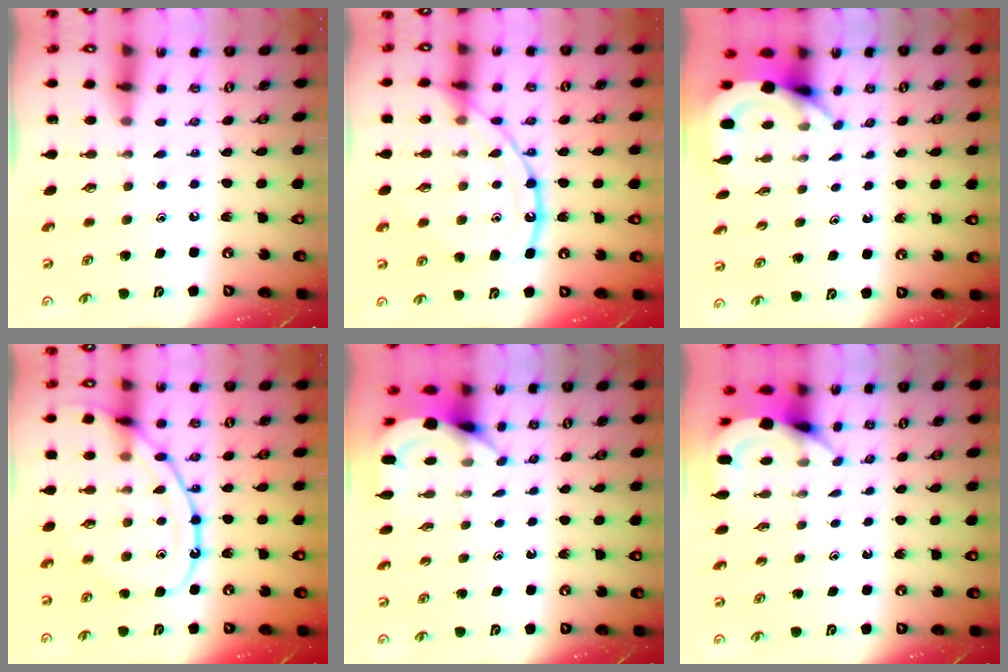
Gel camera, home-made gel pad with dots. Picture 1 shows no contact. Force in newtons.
{"total": 15.1, "press": 15.0, "slide": 1.4}
{"total": 3.5, "press": 3.5, "slide": 0.2}
{"total": 16.7, "press": 16.7, "slide": 1.4}
{"total": 3.8, "press": 3.8, "slide": 0.2}
{"total": 3.6, "press": 3.6, "slide": 0.3}